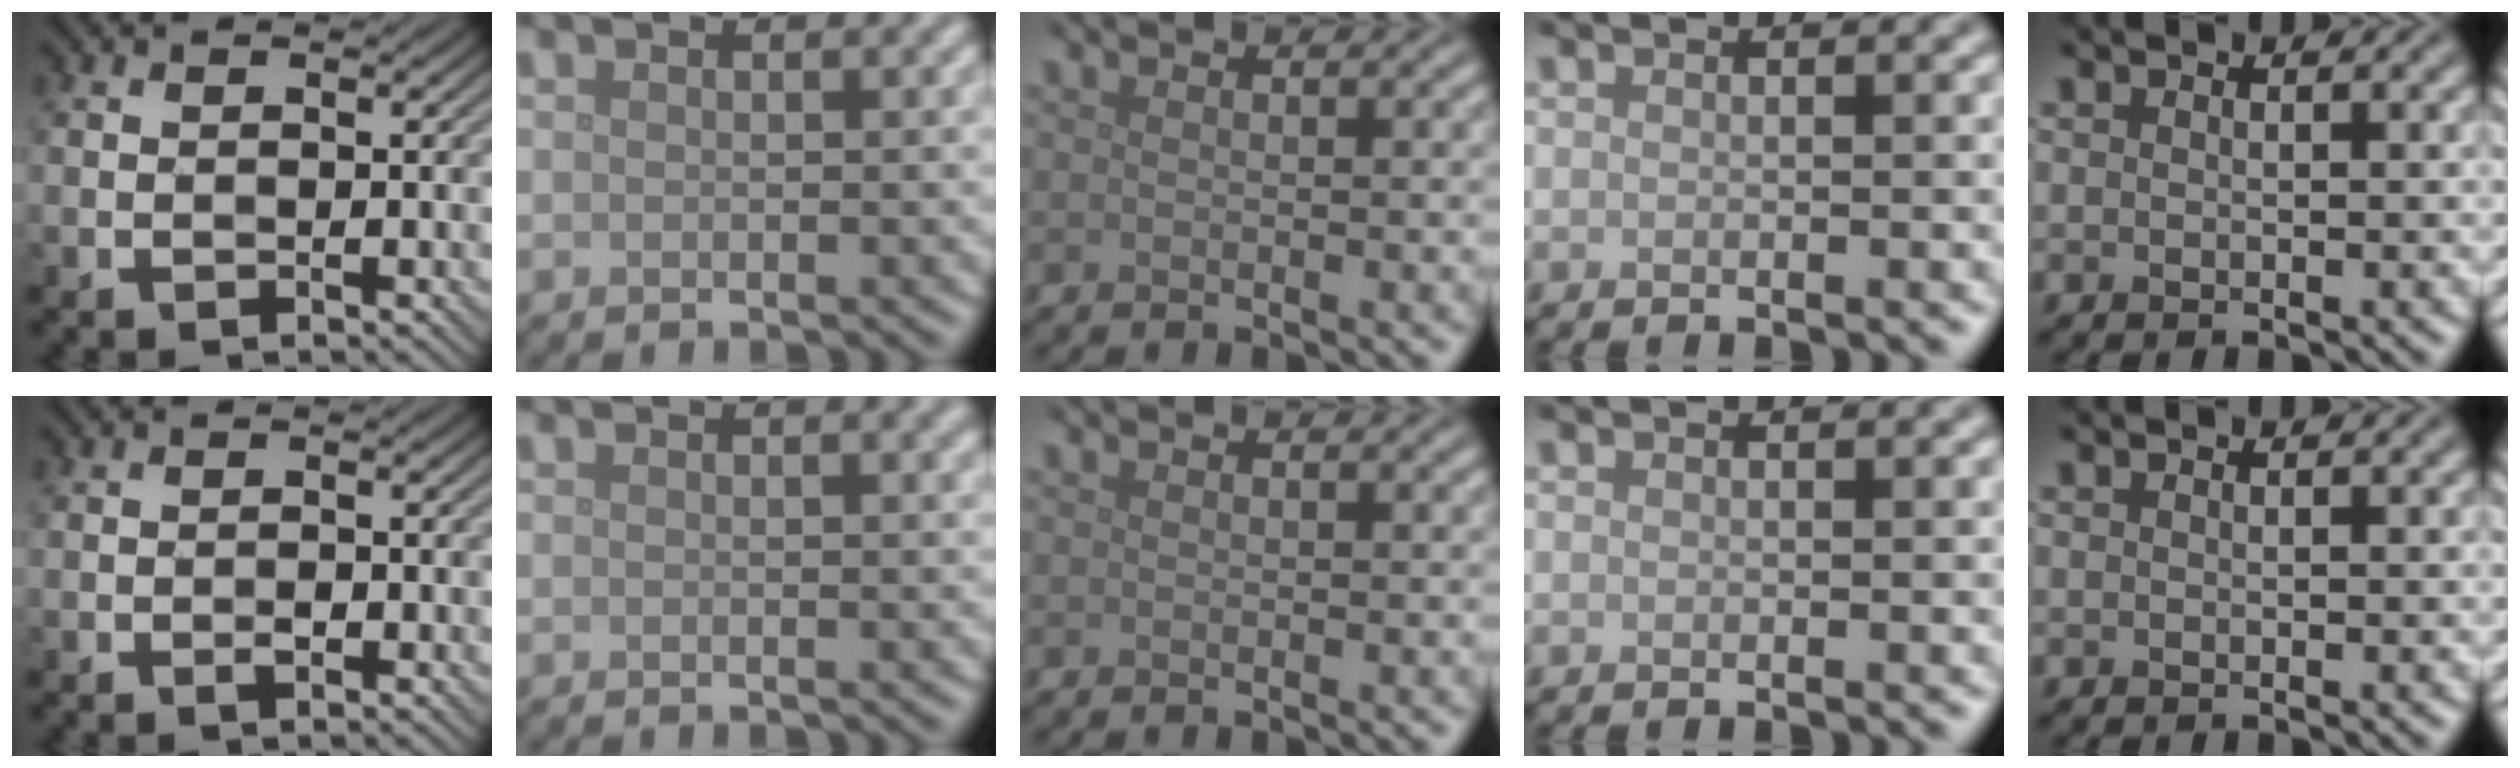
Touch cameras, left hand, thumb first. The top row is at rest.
{"thumb": {"total": 1.1, "force": [-0.5, 0.5, 0.8], "torque": [-0.011, 0.002, -0.009]}, "index": {"total": 1.3, "force": [0.6, 0.4, 1.1], "torque": [-0.010, 0.006, 0.008]}}